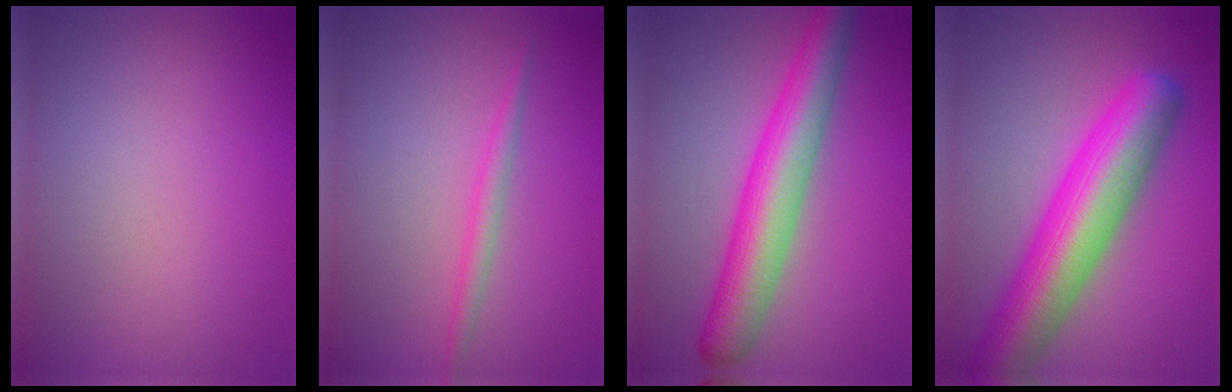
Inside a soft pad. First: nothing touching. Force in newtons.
{"total": 1.6, "press": 1.6, "slide": 0.0}
{"total": 7.3, "press": 7.3, "slide": 0.1}
{"total": 10.2, "press": 10.2, "slide": 0.4}